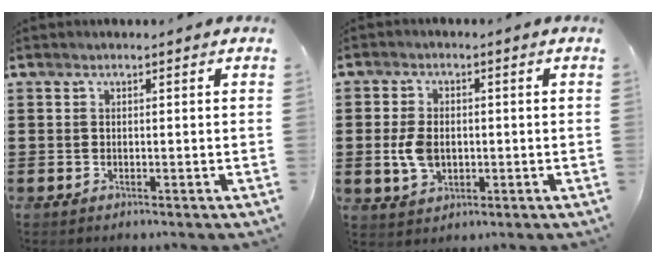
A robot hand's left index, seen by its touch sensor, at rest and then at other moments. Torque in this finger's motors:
{"motor_torque": [1.23, 0.76, 0.66, 0.07]}